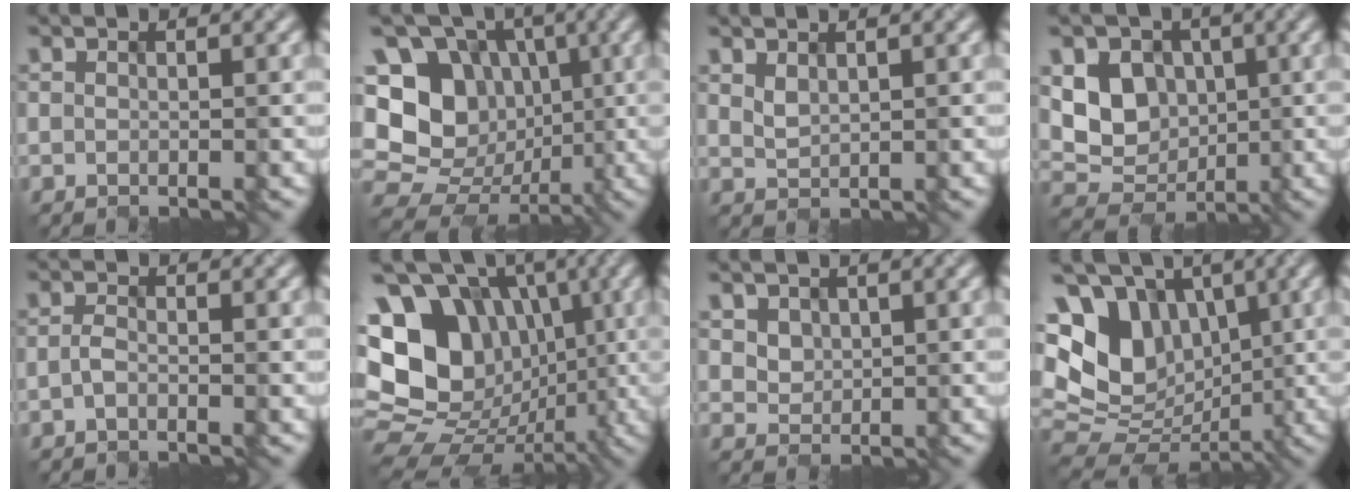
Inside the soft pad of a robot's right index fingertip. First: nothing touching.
{"total": 17.4, "force": [2.1, 15.7, 7.2], "torque": [-0.169, 0.046, 0.006]}
{"total": 1.1, "force": [0.8, 0.6, 0.5], "torque": [-0.014, -0.004, 0.020]}
{"total": 7.8, "force": [1.3, 6.4, 4.3], "torque": [-0.077, 0.010, 0.005]}
{"total": 1.4, "force": [-0.8, 0.7, 1.0], "torque": [-0.024, 0.002, -0.019]}
{"total": 16.5, "force": [1.3, 13.7, 9.2], "torque": [-0.164, 0.021, 0.012]}
{"total": 2.7, "force": [1.4, 2.1, 0.9], "torque": [-0.033, 0.006, 0.035]}
{"total": 14.2, "force": [3.1, 11.0, 8.4], "torque": [-0.169, 0.019, 0.053]}